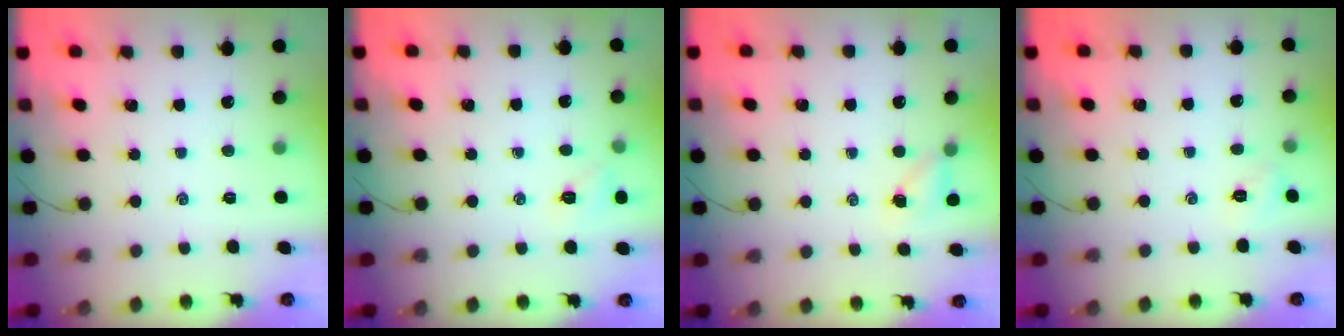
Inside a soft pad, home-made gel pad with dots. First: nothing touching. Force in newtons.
{"total": 5.5, "press": 5.3, "slide": 1.4}
{"total": 4.2, "press": 4.1, "slide": 0.6}
{"total": 2.2, "press": 2.1, "slide": 0.6}